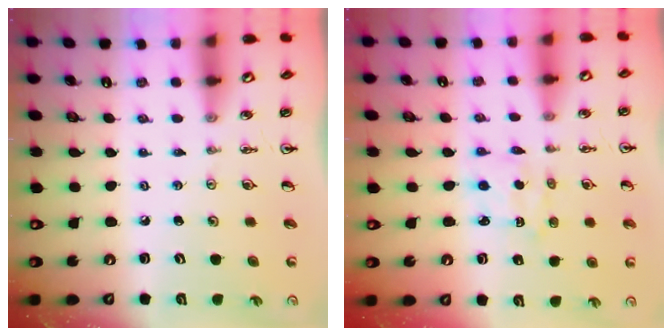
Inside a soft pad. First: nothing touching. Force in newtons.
{"total": 2.3, "press": 2.3, "slide": 0.4}